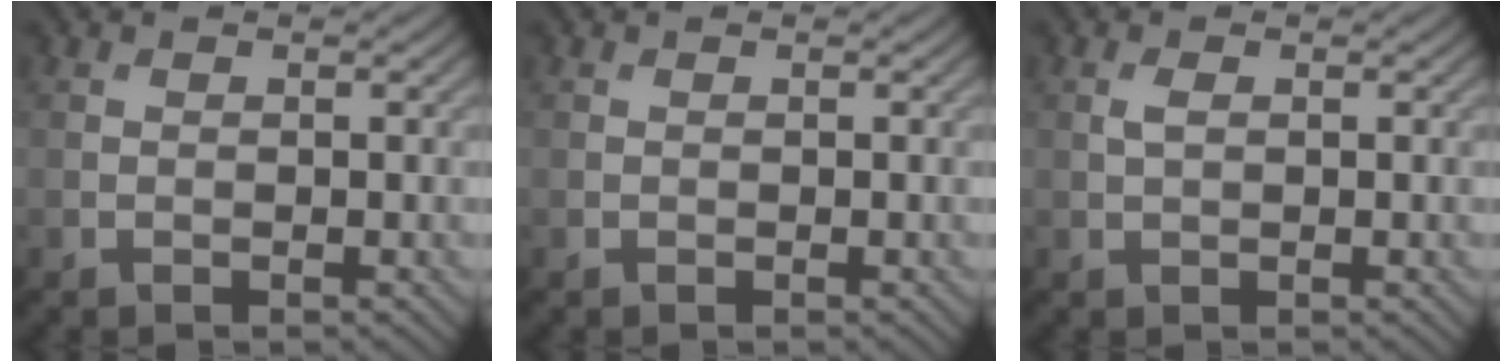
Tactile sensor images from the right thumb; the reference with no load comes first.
{"total": 0.0}
{"total": 1.2, "force": [0.3, 0.5, 1.0], "torque": [-0.026, 0.002, 0.006]}